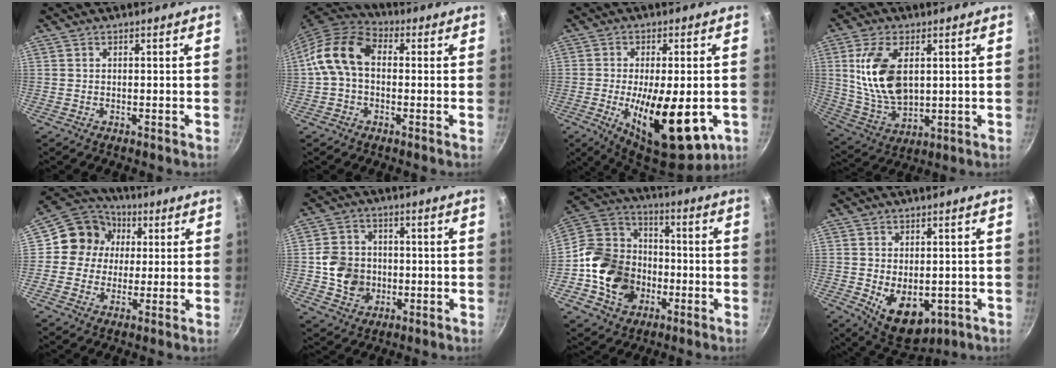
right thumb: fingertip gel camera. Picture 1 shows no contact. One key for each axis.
{"total": 12.3, "fx": 0.8, "fy": 8.2, "fz": 9.1, "tx": -0.172, "ty": 0.035, "tz": 0.003}
{"total": 18.5, "fx": -4.7, "fy": 7.4, "fz": 16.2, "tx": -0.244, "ty": -0.017, "tz": -0.048}
{"total": 14.3, "fx": 3.0, "fy": 8.0, "fz": 11.5, "tx": -0.222, "ty": -0.014, "tz": 0.070}
{"total": 12.0, "fx": 1.5, "fy": 10.9, "fz": 4.8, "tx": -0.048, "ty": 0.016, "tz": 0.017}
{"total": 9.8, "fx": -0.9, "fy": 8.5, "fz": 4.8, "tx": -0.057, "ty": 0.009, "tz": -0.013}
{"total": 18.1, "fx": -4.7, "fy": 14.3, "fz": 10.0, "tx": -0.159, "ty": 0.037, "tz": -0.085}
{"total": 11.1, "fx": -3.0, "fy": 6.9, "fz": 8.2, "tx": -0.104, "ty": -0.007, "tz": -0.024}